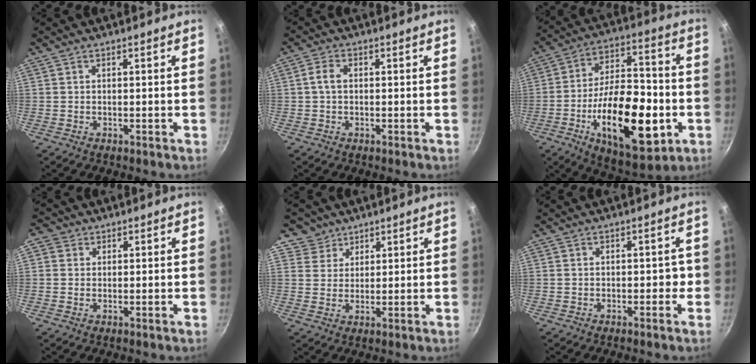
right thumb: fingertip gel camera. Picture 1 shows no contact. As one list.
[{"total": 2.7, "force": [0.0, 1.8, 2.0], "torque": [-0.039, 0.009, -0.003]}, {"total": 24.9, "force": [-6.8, 12.0, 20.8], "torque": [-0.305, 0.033, -0.099]}, {"total": 2.5, "force": [0.6, 2.4, 0.7], "torque": [0.009, -0.001, 0.003]}, {"total": 5.1, "force": [3.3, 3.9, -0.3], "torque": [0.044, -0.006, 0.053]}, {"total": 2.0, "force": [-0.4, 1.2, 1.5], "torque": [0.000, 0.012, -0.007]}]